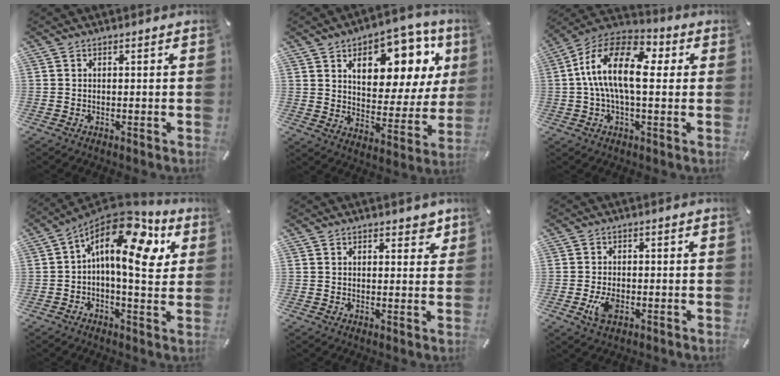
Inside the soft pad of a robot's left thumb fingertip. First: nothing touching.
{"total": 16.0, "force": [8.9, 9.1, 9.6], "torque": [-0.129, -0.056, 0.150]}
{"total": 16.1, "force": [1.6, 8.0, 13.9], "torque": [-0.282, 0.002, 0.024]}
{"total": 17.7, "force": [6.8, 8.1, 14.1], "torque": [-0.248, -0.051, 0.107]}
{"total": 3.2, "force": [2.1, 2.0, 1.3], "torque": [-0.006, -0.005, 0.033]}
{"total": 4.7, "force": [-1.4, 3.0, 3.4], "torque": [-0.070, 0.005, -0.023]}